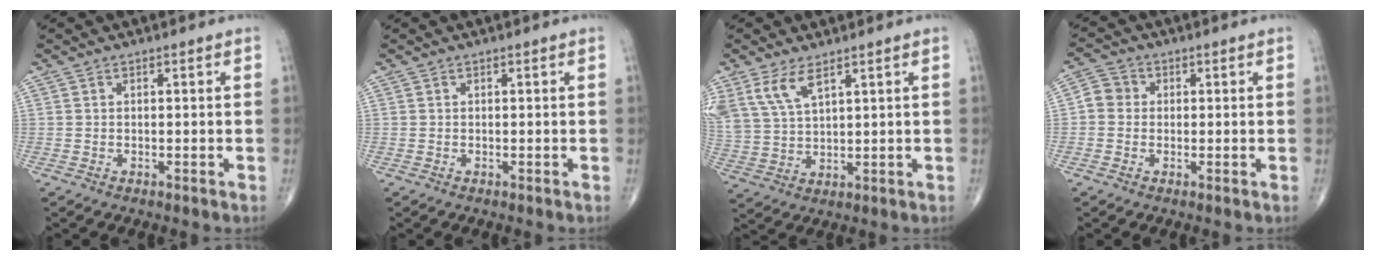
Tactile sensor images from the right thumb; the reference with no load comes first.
{"total": 0.0}
{"total": 7.4, "force": [4.6, 2.9, 5.0], "torque": [-0.107, -0.013, 0.104]}
{"total": 3.7, "force": [-0.1, 3.5, 1.4], "torque": [-0.010, 0.009, -0.010]}